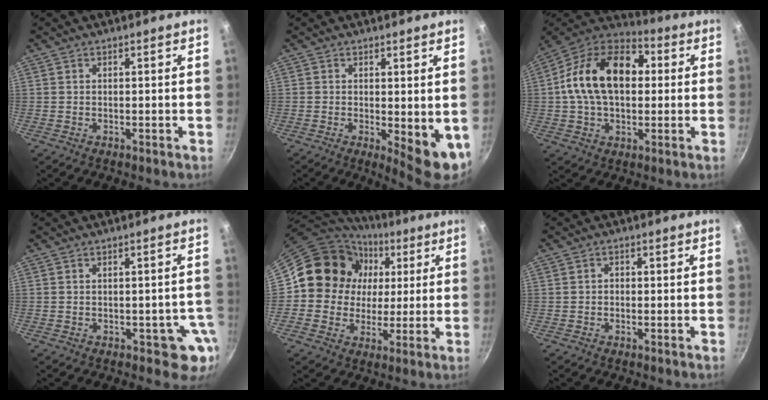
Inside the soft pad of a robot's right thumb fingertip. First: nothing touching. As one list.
[{"total": 7.4, "force": [-0.3, 2.8, 6.9], "torque": [-0.079, -0.012, 0.003]}, {"total": 20.0, "force": [2.2, 13.0, 15.0], "torque": [-0.228, 0.035, 0.017]}, {"total": 5.0, "force": [-1.7, 3.1, 3.6], "torque": [-0.009, 0.015, -0.017]}, {"total": 15.4, "force": [3.3, 14.1, 5.4], "torque": [-0.070, 0.009, 0.045]}, {"total": 1.2, "force": [-0.3, 1.0, 0.6], "torque": [-0.009, 0.006, -0.006]}]